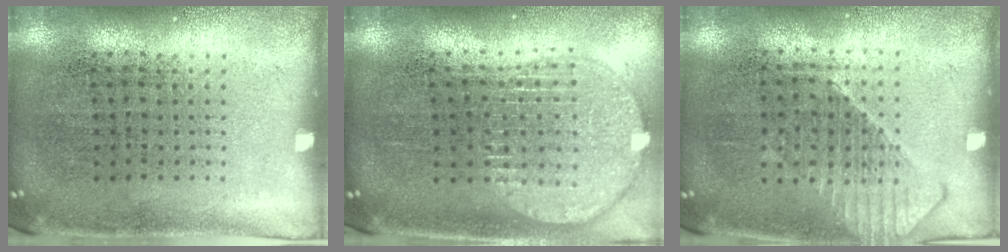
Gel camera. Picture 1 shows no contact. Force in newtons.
{"total": 1.9, "press": 1.6, "slide": 1.0}
{"total": 1.2, "press": 1.2, "slide": 0.3}